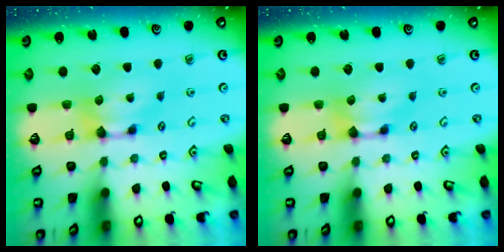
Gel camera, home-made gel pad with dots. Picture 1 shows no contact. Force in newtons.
{"total": 0.0}